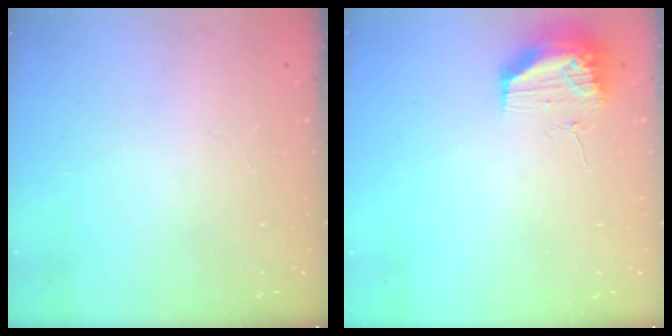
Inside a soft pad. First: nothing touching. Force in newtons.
{"total": 10.6, "press": 10.5, "slide": 1.3}